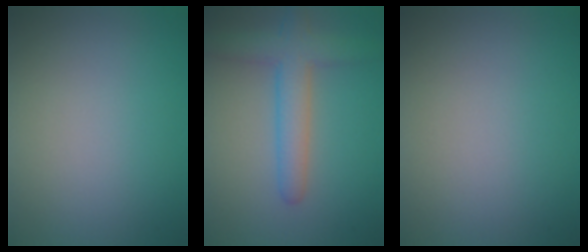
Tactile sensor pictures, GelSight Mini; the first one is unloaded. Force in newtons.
{"total": 4.4, "press": 4.4, "slide": 0.3}
{"total": 0.0}